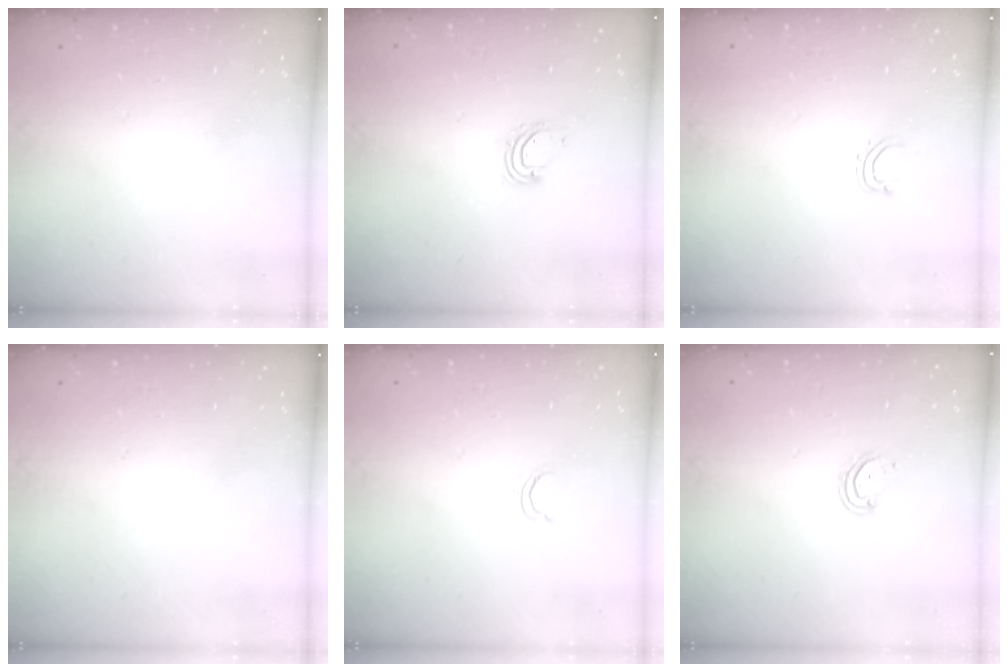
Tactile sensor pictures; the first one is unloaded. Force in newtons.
{"total": 4.9, "press": 4.9, "slide": 0.4}
{"total": 2.8, "press": 2.8, "slide": 0.5}
{"total": 0.0}
{"total": 2.4, "press": 2.4, "slide": 0.2}
{"total": 3.8, "press": 3.8, "slide": 0.4}